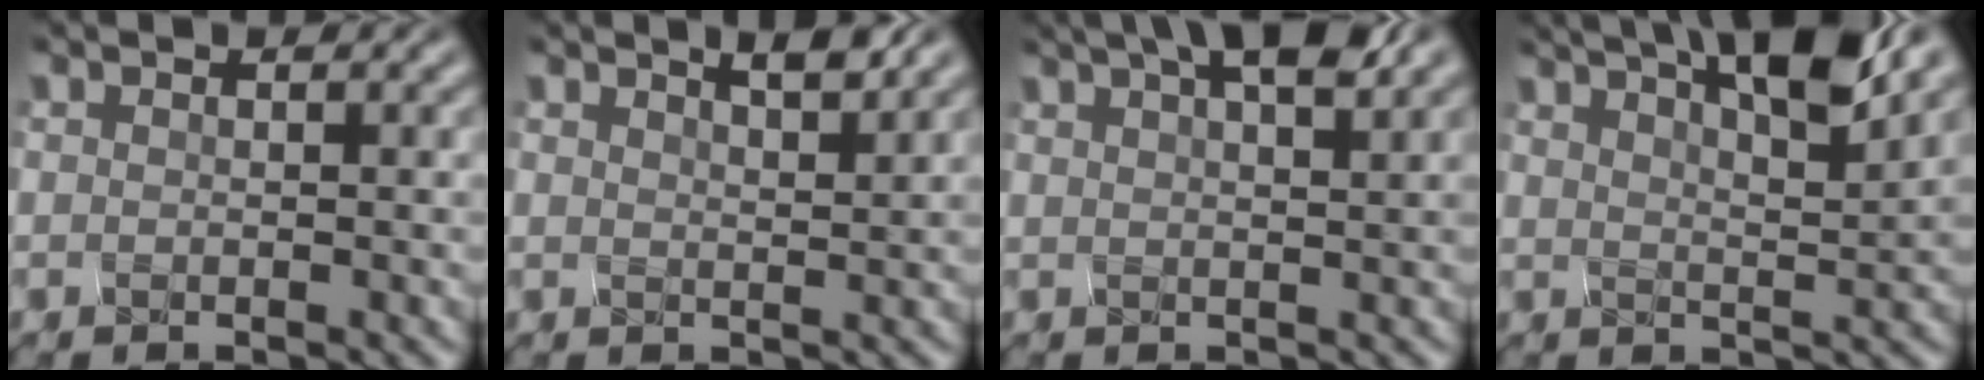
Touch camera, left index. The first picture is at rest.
{"total": 2.3, "force": [2.0, 0.2, 1.0], "torque": [0.004, 0.012, 0.023]}
{"total": 5.6, "force": [3.8, 1.2, 3.9], "torque": [-0.031, 0.027, 0.047]}
{"total": 7.3, "force": [4.9, 1.2, 5.2], "torque": [-0.061, 0.020, 0.074]}